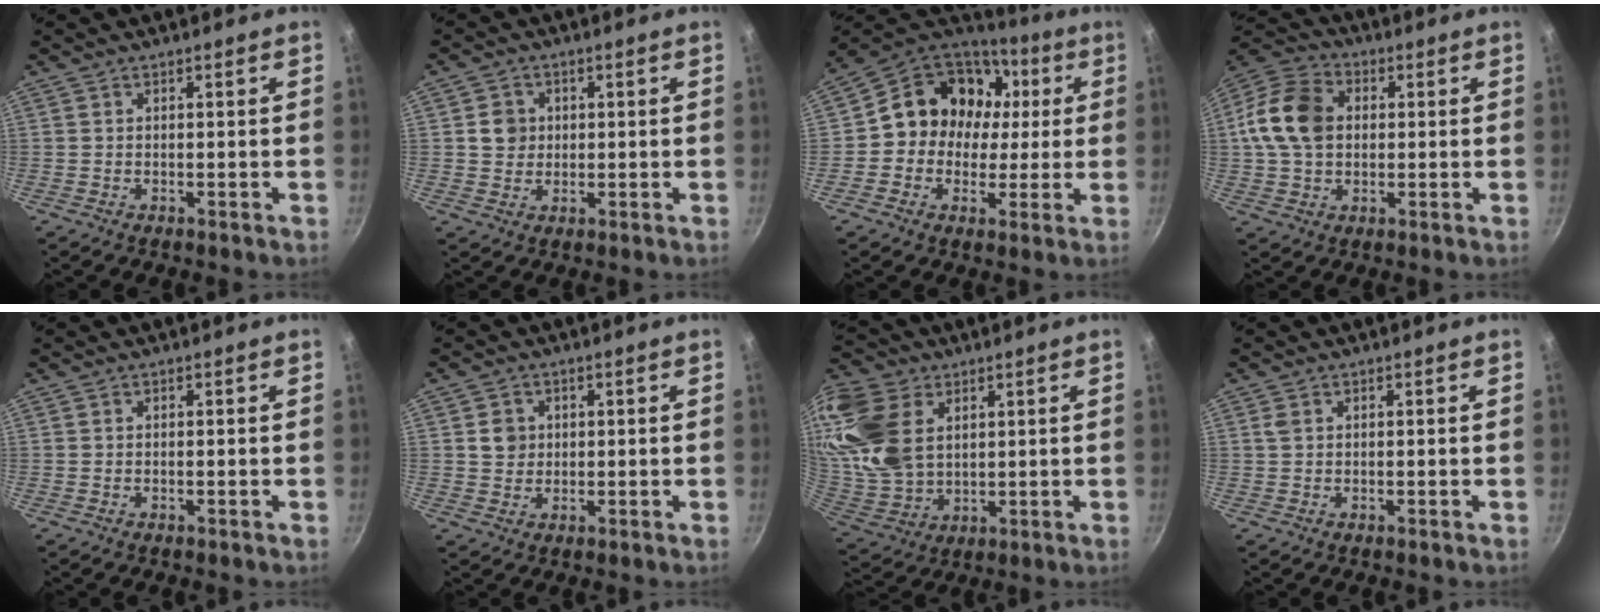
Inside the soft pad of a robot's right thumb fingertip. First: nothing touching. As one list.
[{"total": 4.7, "force": [0.6, 4.4, 1.8], "torque": [-0.005, 0.005, 0.006]}, {"total": 16.4, "force": [2.4, 14.2, 7.8], "torque": [-0.093, 0.030, 0.026]}, {"total": 13.5, "force": [1.3, 10.0, 9.0], "torque": [-0.151, 0.020, 0.010]}, {"total": 0.0}, {"total": 2.6, "force": [0.4, 2.5, 0.9], "torque": [-0.002, 0.005, 0.006]}, {"total": 20.8, "force": [7.3, 14.3, 13.2], "torque": [-0.275, -0.024, 0.151]}, {"total": 1.2, "force": [0.5, 0.9, 0.7], "torque": [-0.015, 0.002, 0.009]}]